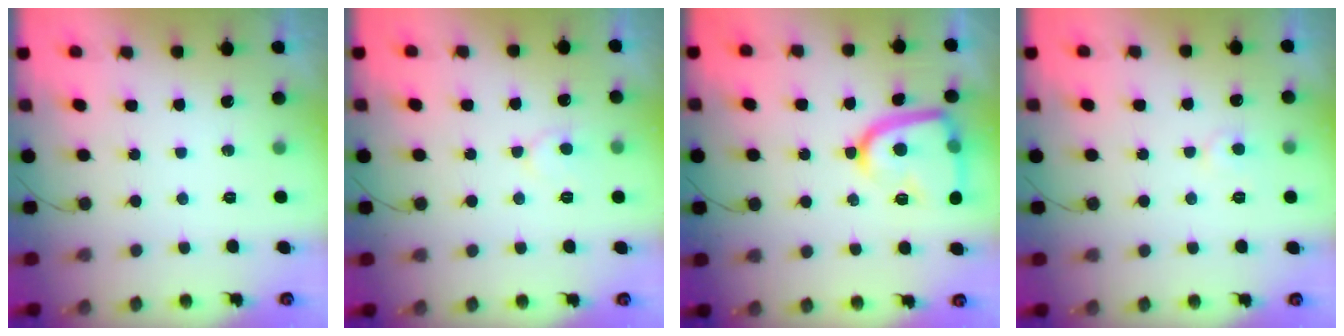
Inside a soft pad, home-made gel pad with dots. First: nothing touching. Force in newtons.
{"total": 5.4, "press": 5.4, "slide": 0.3}
{"total": 15.7, "press": 15.7, "slide": 1.3}
{"total": 4.6, "press": 4.6, "slide": 0.4}